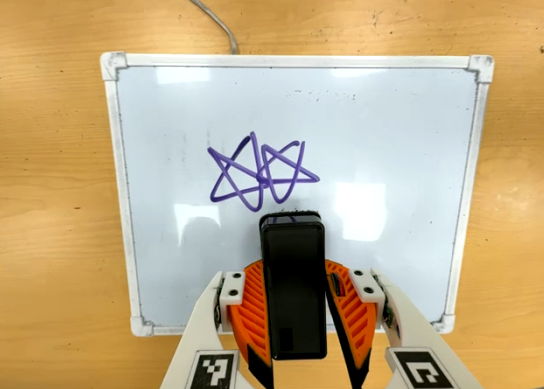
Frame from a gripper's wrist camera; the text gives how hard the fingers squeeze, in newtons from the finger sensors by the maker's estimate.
{"total": 6.1, "left": 5.2, "right": 7.0}